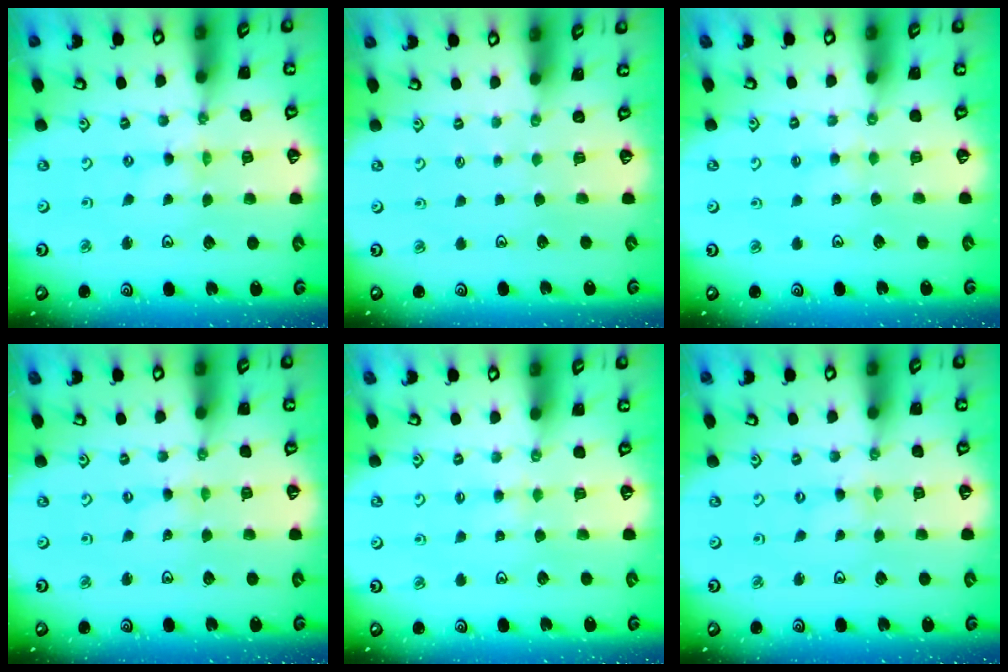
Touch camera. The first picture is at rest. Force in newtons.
{"total": 0.6, "press": 0.6, "slide": 0.1}
{"total": 1.6, "press": 1.5, "slide": 0.4}
{"total": 0.8, "press": 0.7, "slide": 0.2}
{"total": 3.2, "press": 3.1, "slide": 0.5}
{"total": 0.0}